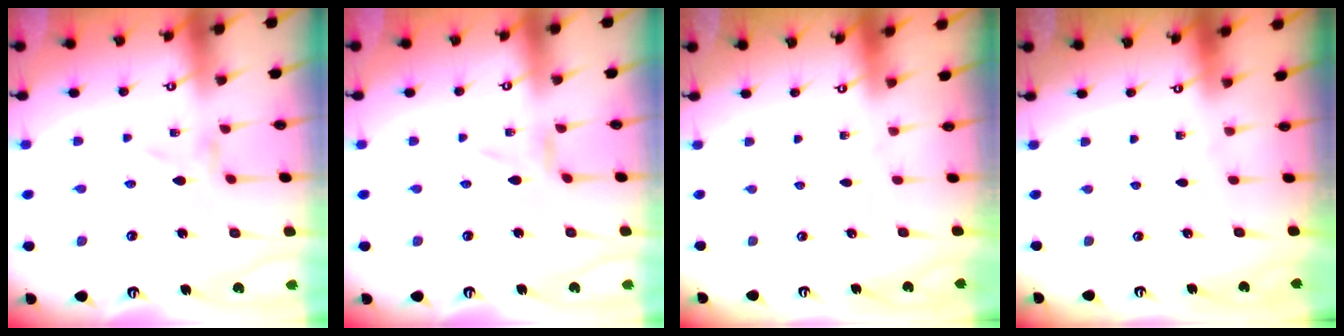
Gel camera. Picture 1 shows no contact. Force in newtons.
{"total": 1.4, "press": 1.4, "slide": 0.3}
{"total": 0.0}
{"total": 0.0}